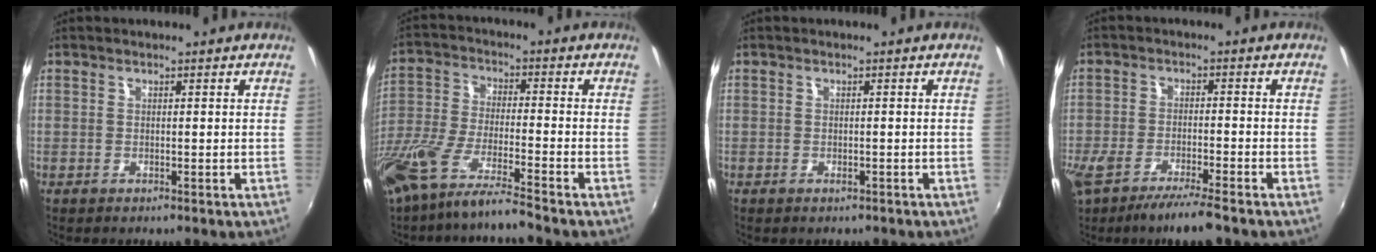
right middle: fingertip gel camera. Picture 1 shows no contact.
{"total": 12.0, "force": [-9.6, 0.4, 7.2], "torque": [-0.150, -0.030, -0.180]}
{"total": 0.8, "force": [-0.5, 0.5, 0.3], "torque": [-0.004, -0.001, -0.006]}
{"total": 9.6, "force": [-7.5, 1.4, 6.0], "torque": [-0.134, -0.029, -0.129]}